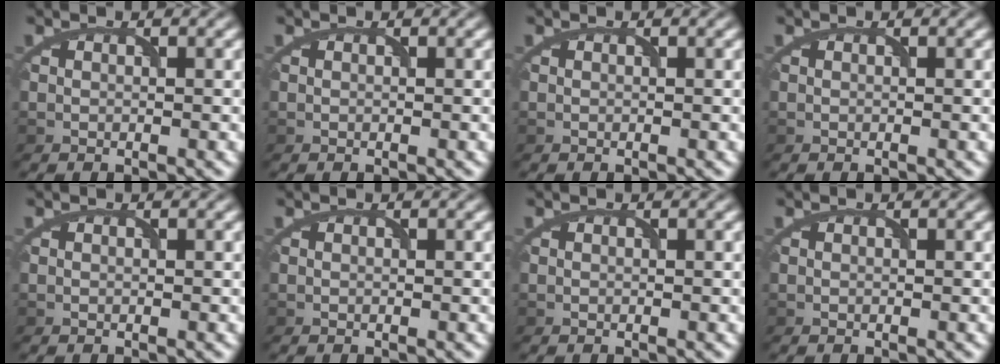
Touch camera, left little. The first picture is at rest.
{"total": 0.0}
{"total": 0.0}
{"total": 0.0}
{"total": 0.0}
{"total": 0.0}
{"total": 0.0}
{"total": 0.0}